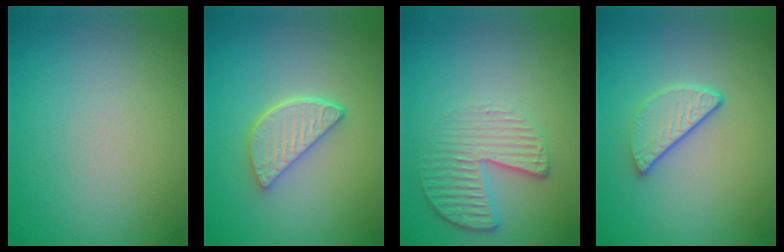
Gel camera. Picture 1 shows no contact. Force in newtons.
{"total": 4.0, "press": 3.2, "slide": 2.4}
{"total": 4.4, "press": 3.1, "slide": 3.1}
{"total": 3.1, "press": 2.4, "slide": 1.9}